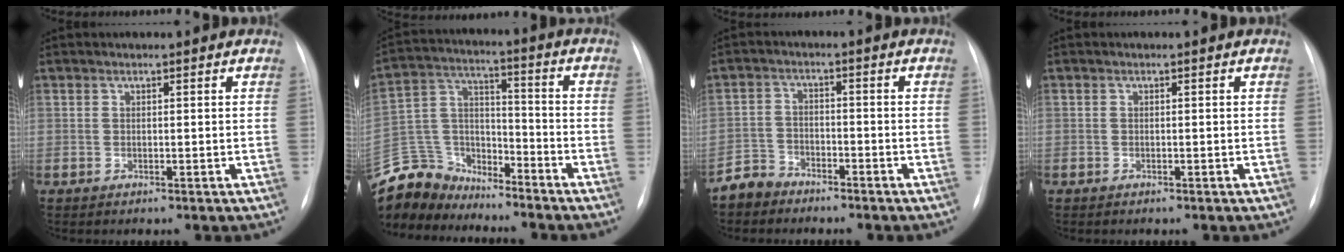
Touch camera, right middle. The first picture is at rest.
{"total": 13.3, "force": [-12.2, 5.0, 1.3], "torque": [-0.032, 0.042, -0.232]}
{"total": 4.2, "force": [-3.6, 2.0, -0.2], "torque": [0.004, 0.003, -0.074]}
{"total": 0.0}